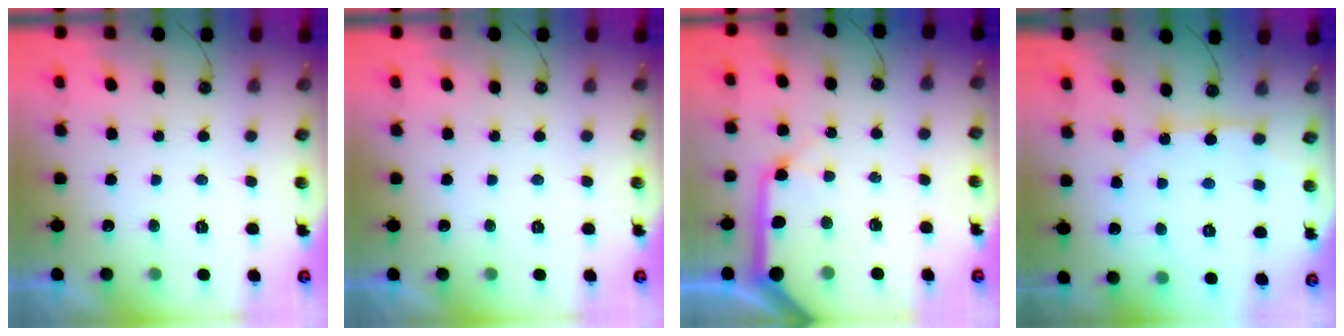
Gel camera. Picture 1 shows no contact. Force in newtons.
{"total": 0.0}
{"total": 15.4, "press": 15.2, "slide": 2.2}
{"total": 8.0, "press": 7.9, "slide": 0.8}